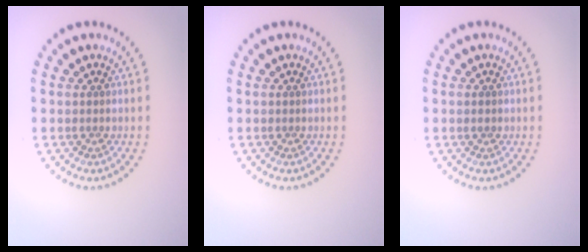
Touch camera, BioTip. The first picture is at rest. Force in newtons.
{"total": 0.0}
{"total": 0.7, "press": 0.7, "slide": 0.0}